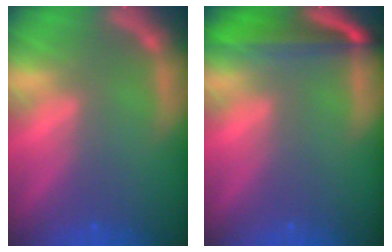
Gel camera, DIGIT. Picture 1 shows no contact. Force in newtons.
{"total": 6.0}